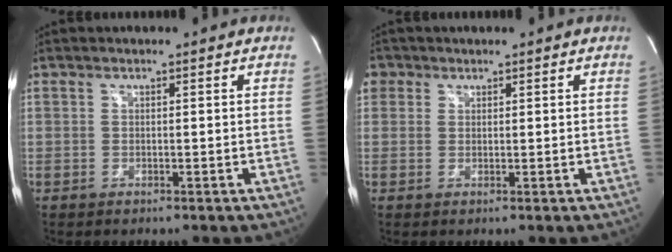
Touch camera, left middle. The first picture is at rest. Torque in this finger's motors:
{"motor_torque": [0.33, -0.27, 0.18, 0.04]}